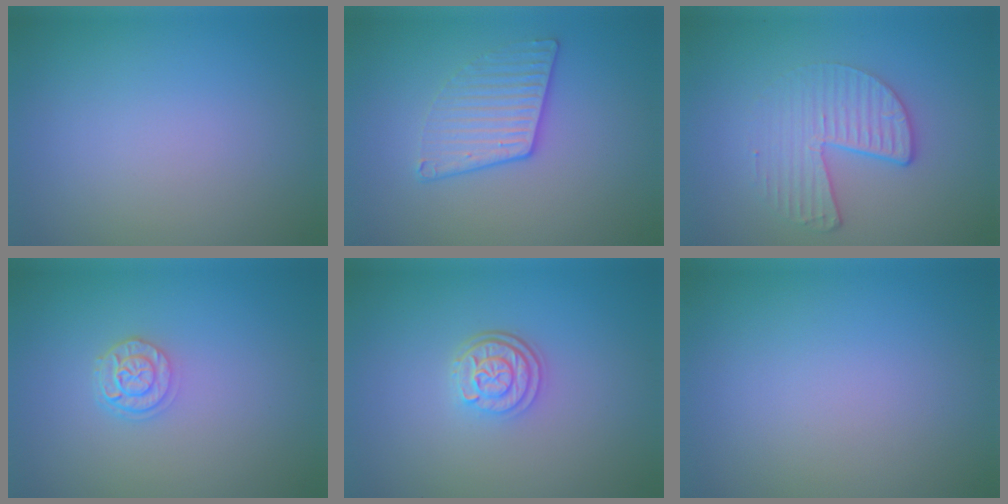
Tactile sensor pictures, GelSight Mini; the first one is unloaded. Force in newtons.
{"total": 3.1, "press": 2.7, "slide": 1.5}
{"total": 3.6, "press": 2.7, "slide": 2.4}
{"total": 2.4, "press": 1.9, "slide": 1.4}
{"total": 3.0, "press": 2.4, "slide": 1.8}
{"total": 0.0}